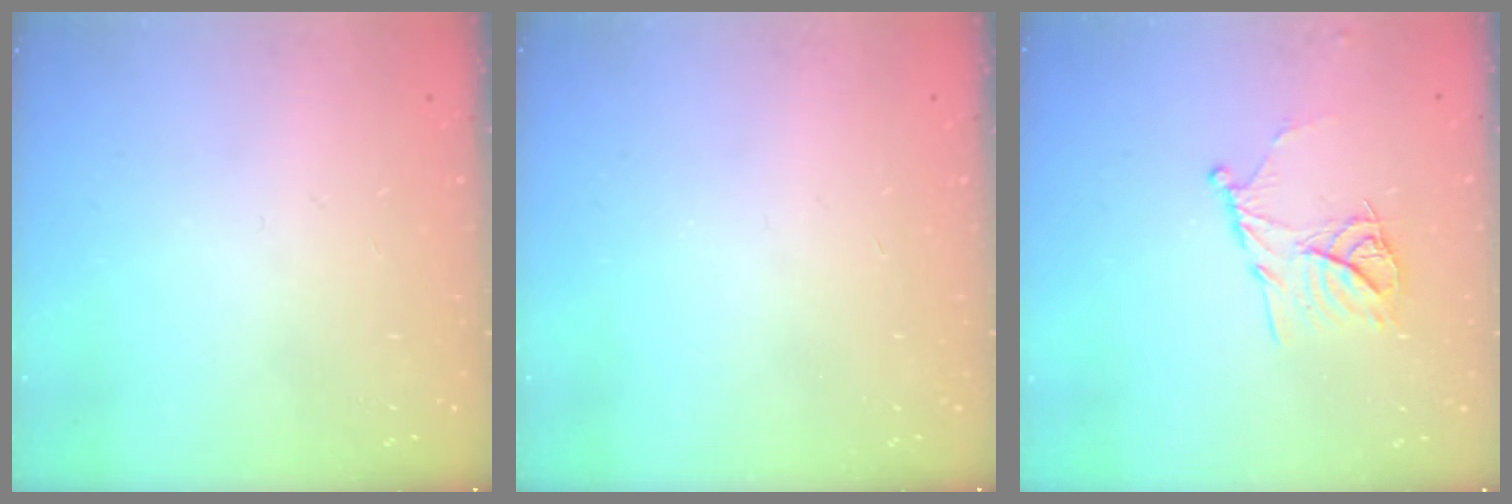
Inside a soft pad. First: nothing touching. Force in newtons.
{"total": 0.0}
{"total": 11.8, "press": 11.8, "slide": 0.9}